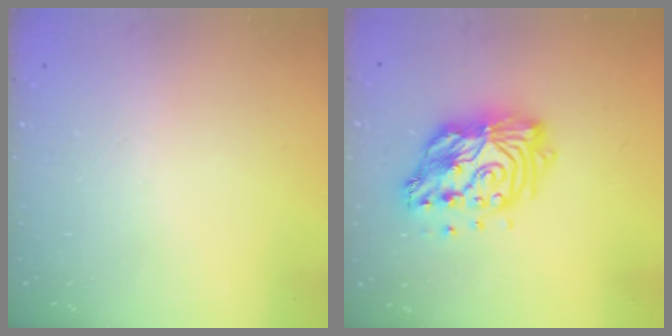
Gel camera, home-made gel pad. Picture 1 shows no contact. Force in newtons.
{"total": 15.4, "press": 15.4, "slide": 1.4}